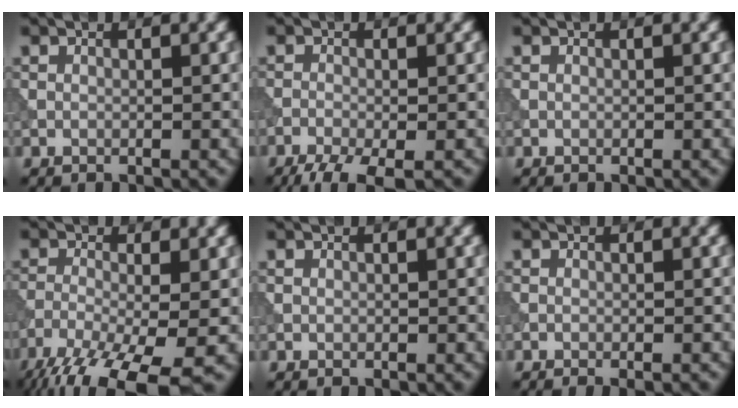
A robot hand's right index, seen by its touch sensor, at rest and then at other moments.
{"total": 4.6, "force": [-3.3, 1.0, 3.0], "torque": [-0.053, -0.011, -0.066]}
{"total": 0.0}
{"total": 11.2, "force": [-6.9, 3.2, 8.2], "torque": [-0.163, -0.027, -0.118]}
{"total": 0.0}
{"total": 1.4, "force": [-0.9, 0.4, 1.1], "torque": [-0.003, -0.004, -0.011]}